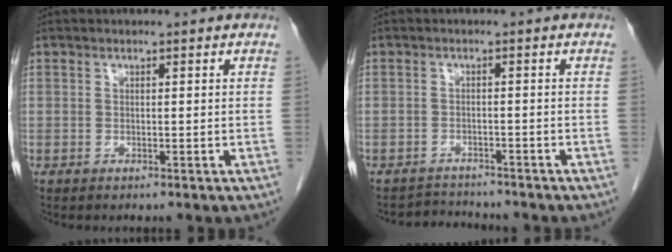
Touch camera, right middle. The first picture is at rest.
{"total": 1.8, "force": [-1.5, -0.3, -0.8], "torque": [0.011, -0.014, -0.023]}